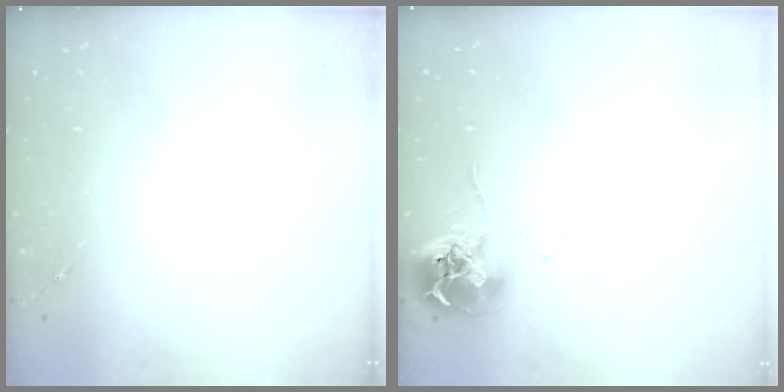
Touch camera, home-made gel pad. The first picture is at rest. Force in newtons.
{"total": 9.6, "press": 9.5, "slide": 0.6}